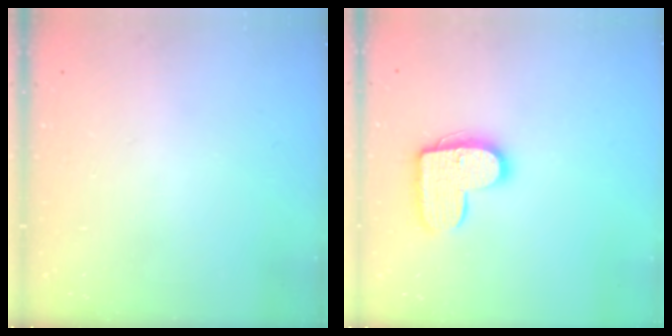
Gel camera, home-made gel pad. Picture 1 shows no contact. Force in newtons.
{"total": 13.5, "press": 13.5, "slide": 0.6}